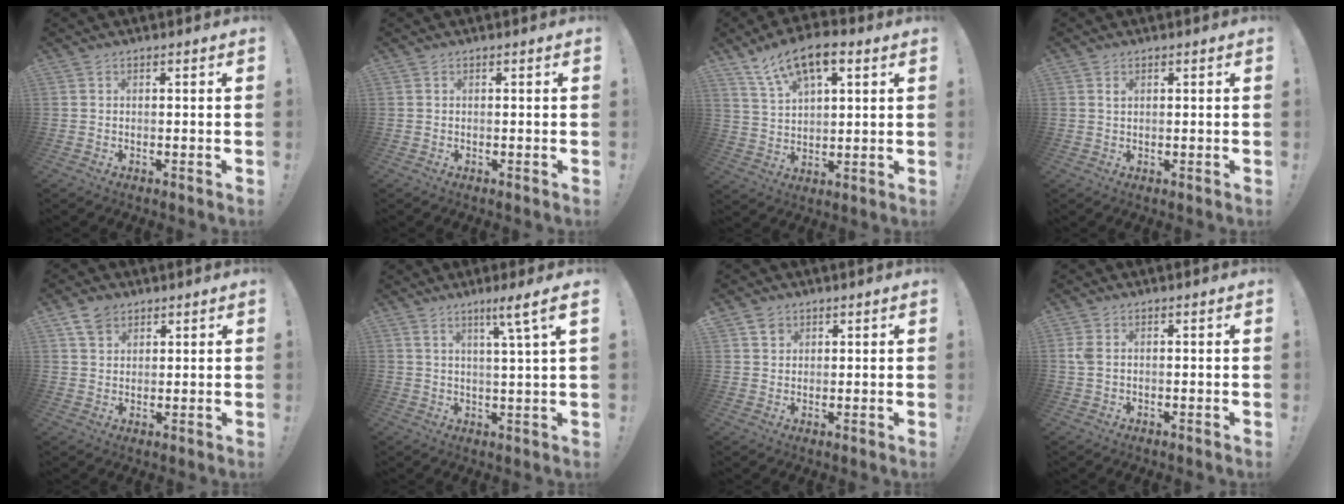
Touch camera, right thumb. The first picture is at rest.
{"total": 0.0}
{"total": 12.2, "force": [7.1, 5.6, 8.3], "torque": [-0.144, -0.023, 0.130]}
{"total": 0.9, "force": [0.6, 0.3, 0.6], "torque": [-0.007, -0.002, 0.011]}
{"total": 5.7, "force": [3.5, 3.9, 2.2], "torque": [-0.040, -0.007, 0.066]}
{"total": 7.7, "force": [4.1, -1.2, 6.4], "torque": [-0.088, -0.022, 0.055]}
{"total": 2.9, "force": [1.9, 2.1, 0.3], "torque": [0.005, -0.011, 0.034]}
{"total": 2.4, "force": [0.6, 1.4, 1.8], "torque": [-0.036, 0.005, 0.011]}